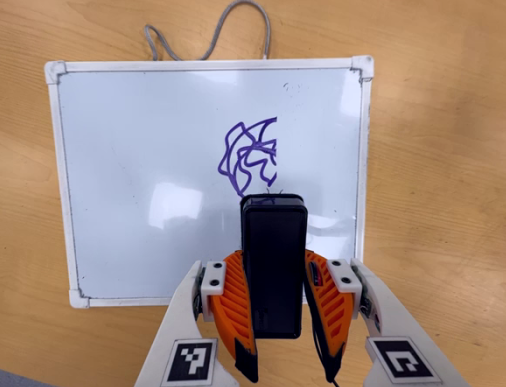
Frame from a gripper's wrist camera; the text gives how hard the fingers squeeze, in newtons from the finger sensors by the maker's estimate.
{"total": 8.8, "left": 6.4, "right": 11.2}